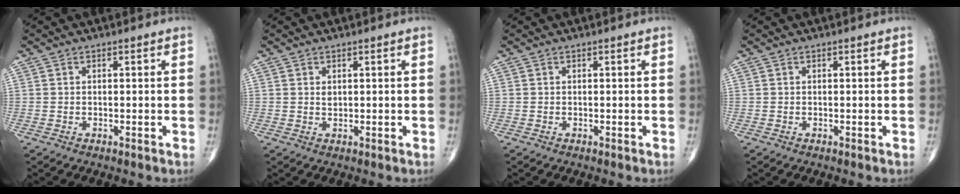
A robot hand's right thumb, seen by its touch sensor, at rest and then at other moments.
{"total": 1.0, "force": [0.4, 0.7, 0.7], "torque": [-0.008, -0.003, 0.010]}
{"total": 0.0}
{"total": 0.0}